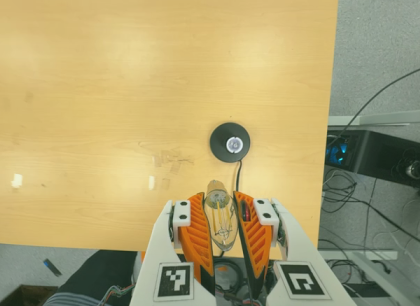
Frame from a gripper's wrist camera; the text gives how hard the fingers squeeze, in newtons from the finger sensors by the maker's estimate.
{"total": 23.5, "left": 25.6, "right": 21.4}